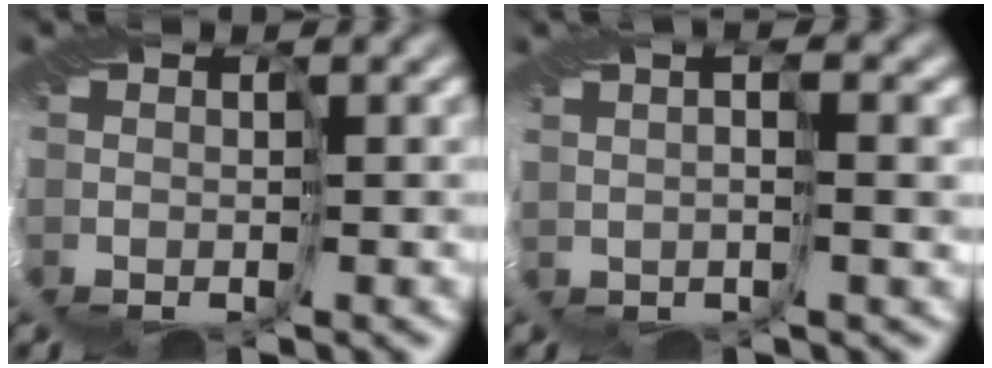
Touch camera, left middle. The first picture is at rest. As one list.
[{"total": 1.4, "force": [1.0, -0.4, 0.9], "torque": [-0.008, 0.015, 0.012]}]